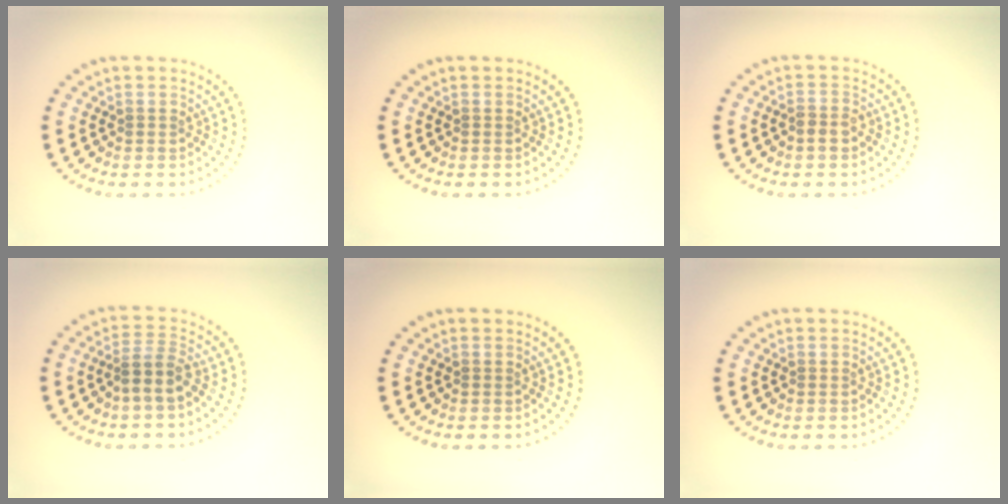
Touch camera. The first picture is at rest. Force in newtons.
{"total": 0.0}
{"total": 1.6, "press": 1.4, "slide": 0.8}
{"total": 2.7, "press": 2.2, "slide": 1.5}
{"total": 0.0}
{"total": 0.0}